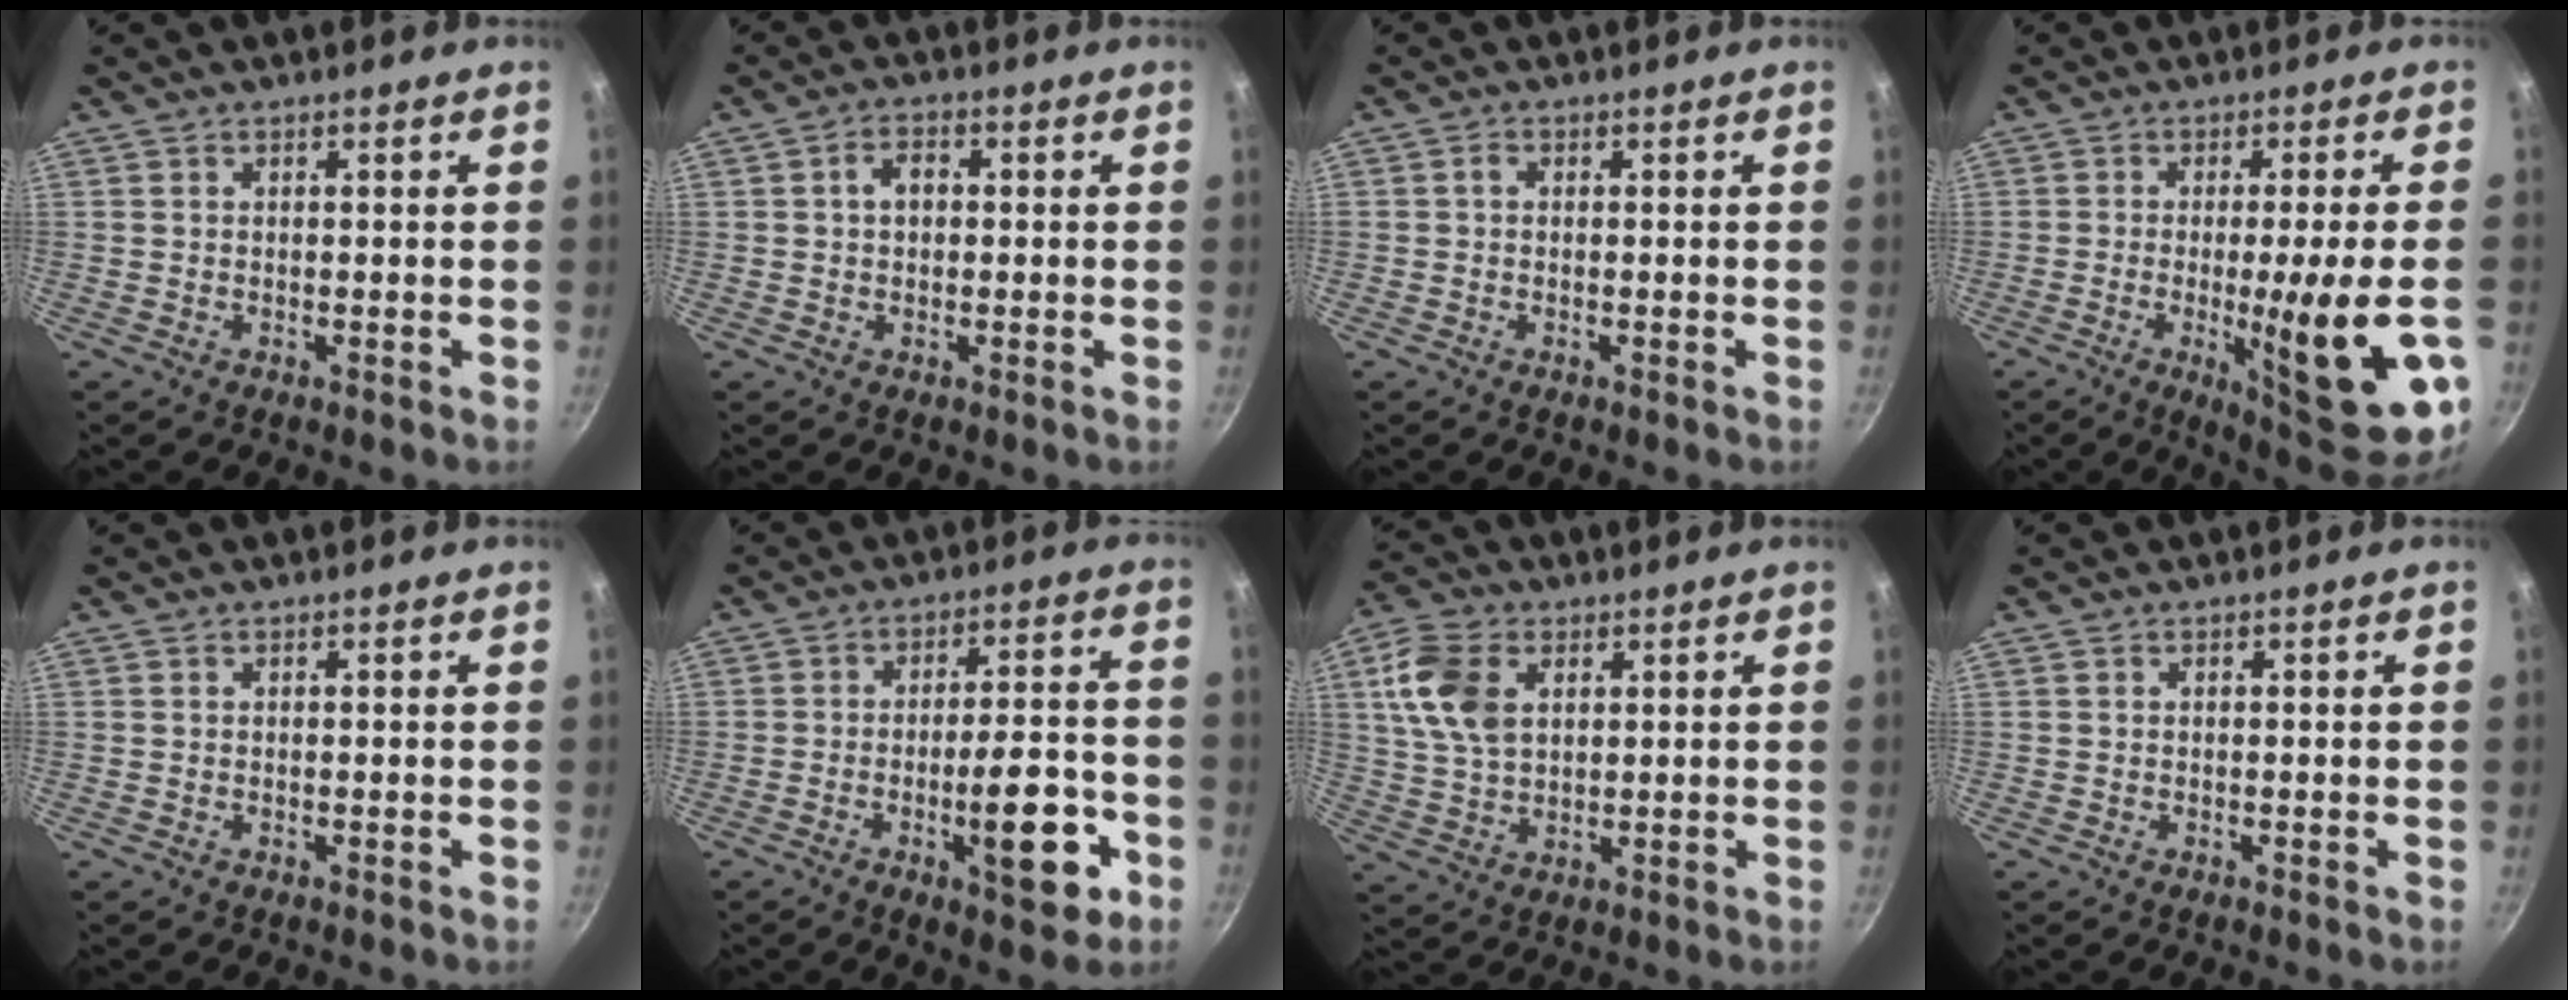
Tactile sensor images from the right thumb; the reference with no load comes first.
{"total": 3.5, "force": [0.4, 2.5, 2.5], "torque": [-0.029, 0.010, 0.002]}
{"total": 1.1, "force": [0.0, 0.9, 0.6], "torque": [-0.010, 0.007, -0.002]}
{"total": 18.4, "force": [-4.7, 2.9, 17.5], "torque": [-0.224, 0.000, -0.055]}
{"total": 0.0}
{"total": 13.5, "force": [-5.0, 4.7, 11.7], "torque": [-0.136, 0.031, -0.066]}
{"total": 11.0, "force": [3.4, 7.2, 7.6], "torque": [-0.136, -0.003, 0.063]}
{"total": 0.0}